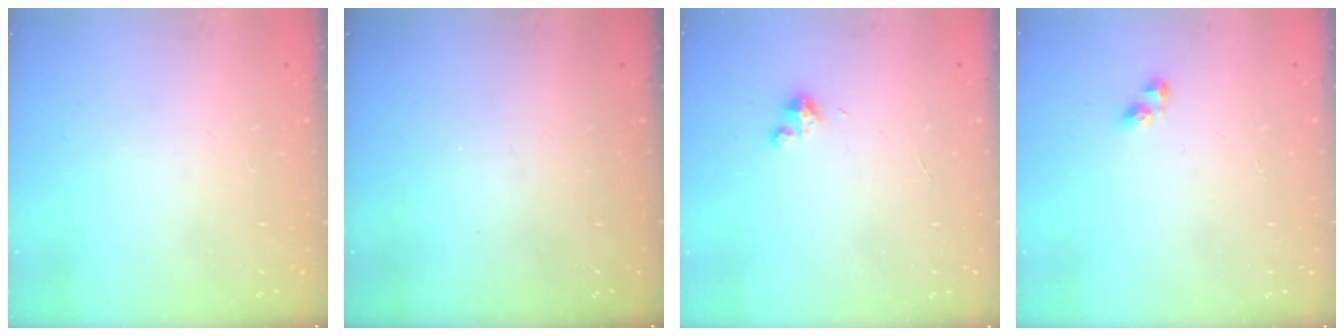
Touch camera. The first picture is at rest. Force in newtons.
{"total": 0.0}
{"total": 2.7, "press": 2.6, "slide": 0.4}
{"total": 3.8, "press": 3.7, "slide": 0.4}